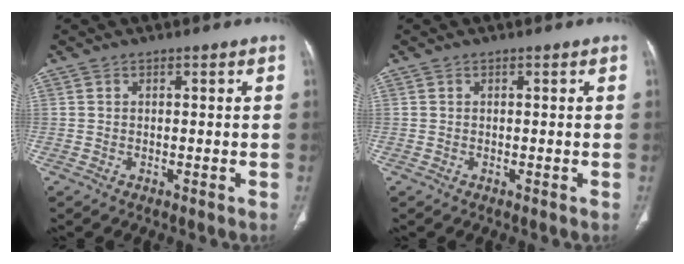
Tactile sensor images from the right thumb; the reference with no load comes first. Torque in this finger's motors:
{"motor_torque": [-0.08, 0.08, -0.11, 0.11, 0.00]}